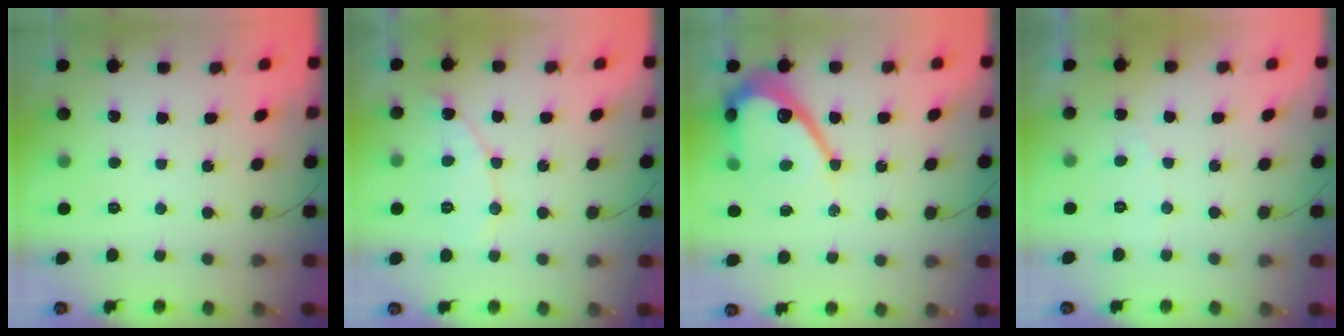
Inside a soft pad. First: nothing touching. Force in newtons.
{"total": 7.8, "press": 7.8, "slide": 0.5}
{"total": 11.5, "press": 11.5, "slide": 1.1}
{"total": 2.2, "press": 2.2, "slide": 0.1}